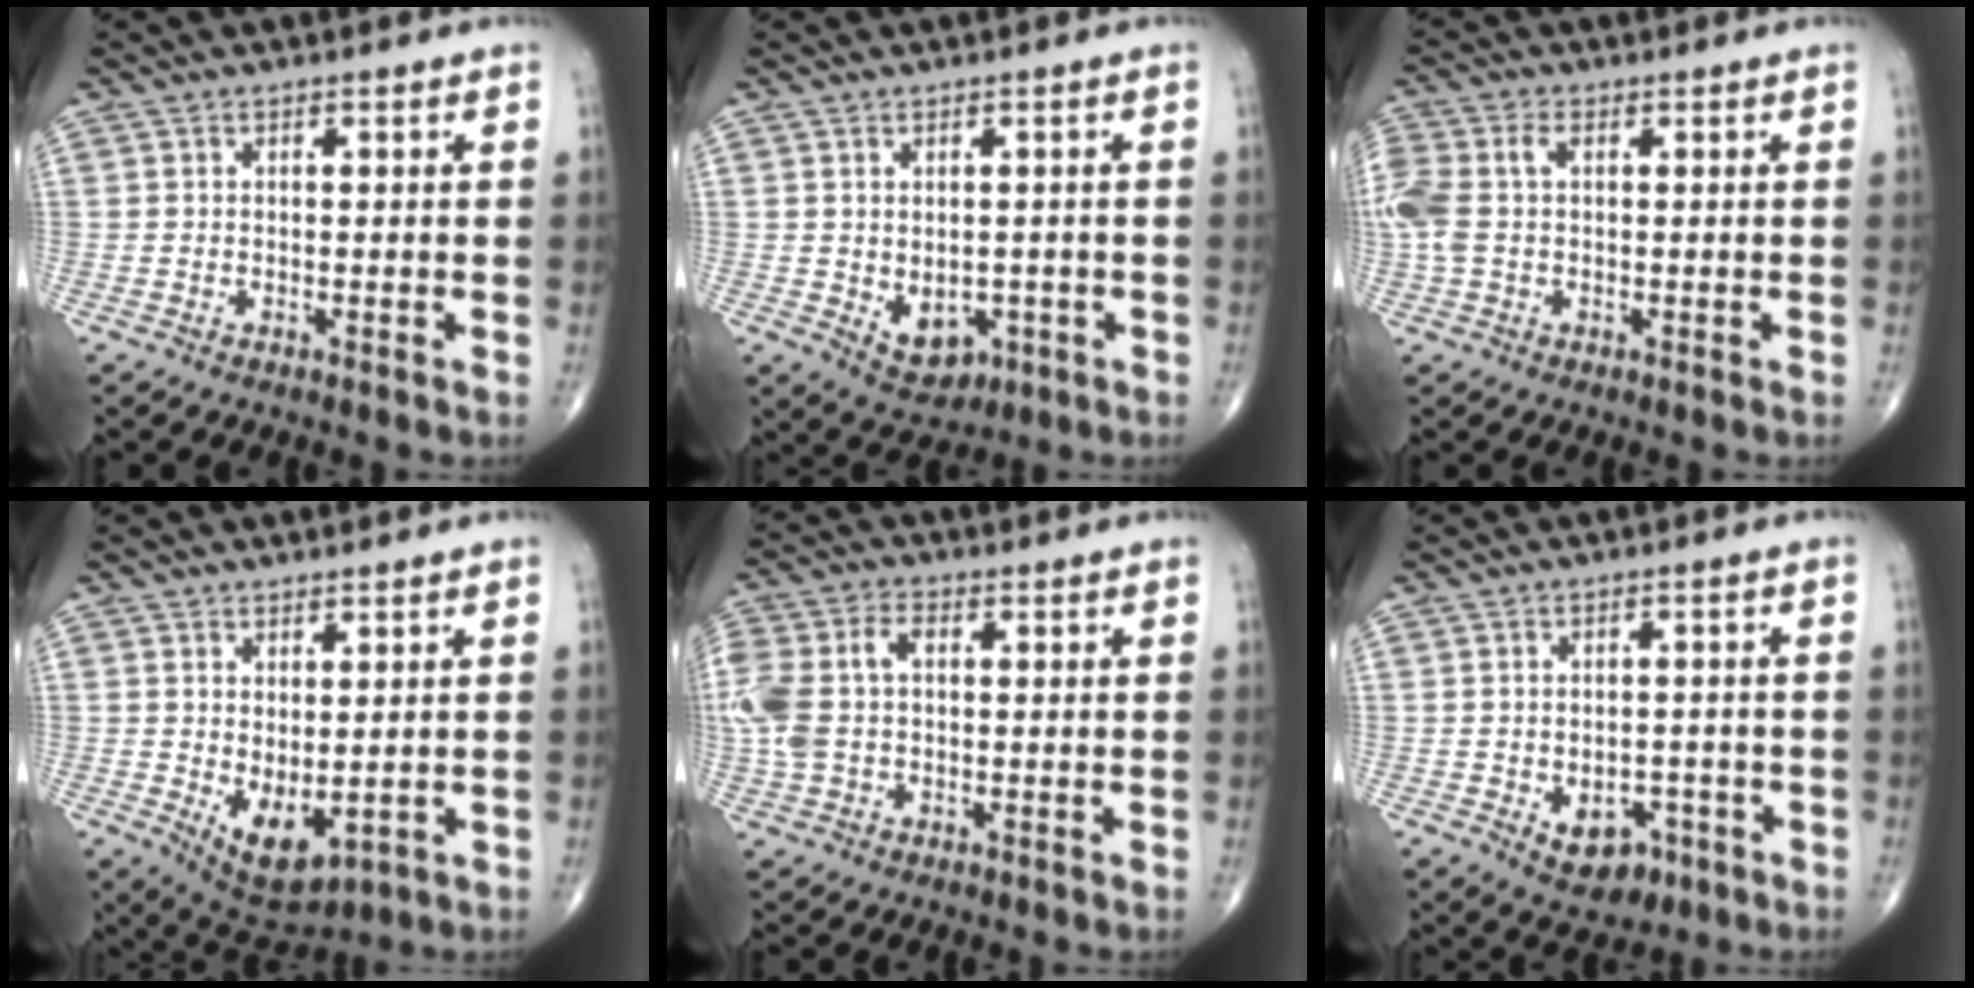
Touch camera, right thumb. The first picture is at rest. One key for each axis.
{"total": 6.6, "fx": -1.3, "fy": 4.7, "fz": 4.5, "tx": -0.043, "ty": 0.000, "tz": 0.000}
{"total": 7.9, "fx": 0.7, "fy": 4.9, "fz": 6.1, "tx": -0.180, "ty": 0.024, "tz": 0.018}
{"total": 7.5, "fx": -0.6, "fy": 3.7, "fz": 6.5, "tx": -0.092, "ty": -0.013, "tz": 0.011}
{"total": 10.2, "fx": 0.3, "fy": 6.4, "fz": 7.9, "tx": -0.202, "ty": 0.028, "tz": 0.009}
{"total": 6.8, "fx": -2.5, "fy": 4.7, "fz": 4.2, "tx": -0.035, "ty": 0.015, "tz": -0.024}